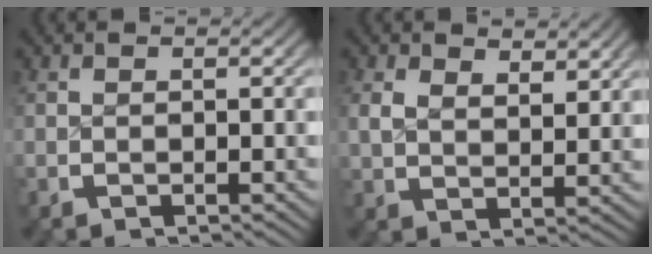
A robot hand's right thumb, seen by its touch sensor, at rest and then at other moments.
{"total": 2.9, "force": [2.1, 1.3, 1.6], "torque": [-0.027, -0.011, 0.046]}